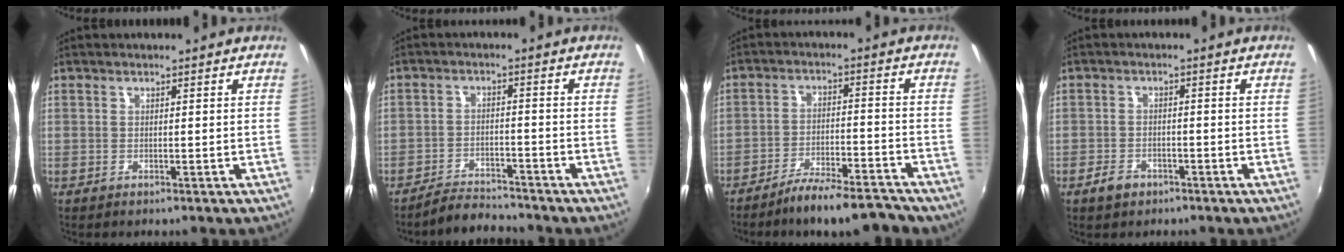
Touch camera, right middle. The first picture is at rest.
{"total": 5.4, "force": [-5.3, 0.7, 0.8], "torque": [-0.038, 0.005, -0.089]}
{"total": 10.6, "force": [-9.0, 2.2, 5.1], "torque": [-0.094, 0.001, -0.141]}
{"total": 3.3, "force": [-2.2, 2.0, 1.3], "torque": [-0.034, 0.003, -0.037]}